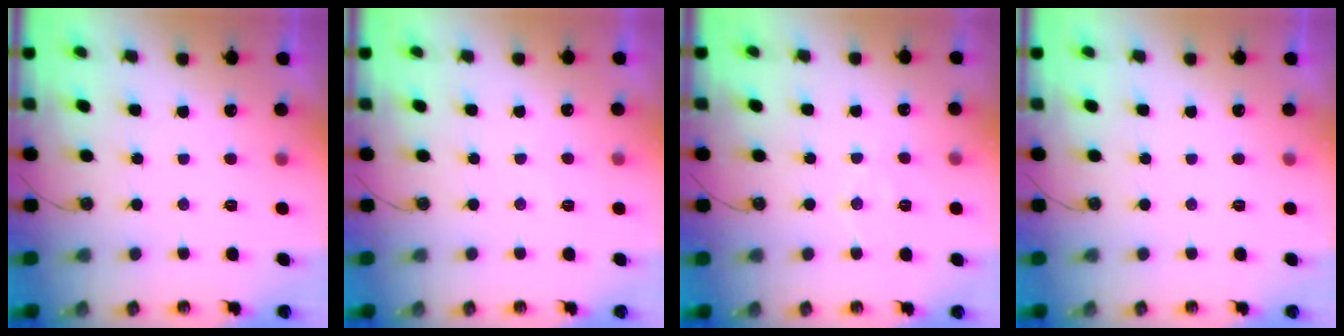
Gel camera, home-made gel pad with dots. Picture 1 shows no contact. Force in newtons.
{"total": 2.4, "press": 2.4, "slide": 0.4}
{"total": 6.4, "press": 6.4, "slide": 0.4}
{"total": 0.0}